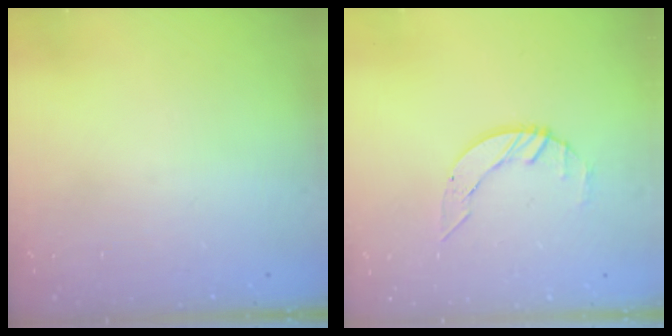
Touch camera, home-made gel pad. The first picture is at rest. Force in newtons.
{"total": 3.6, "press": 3.6, "slide": 0.4}